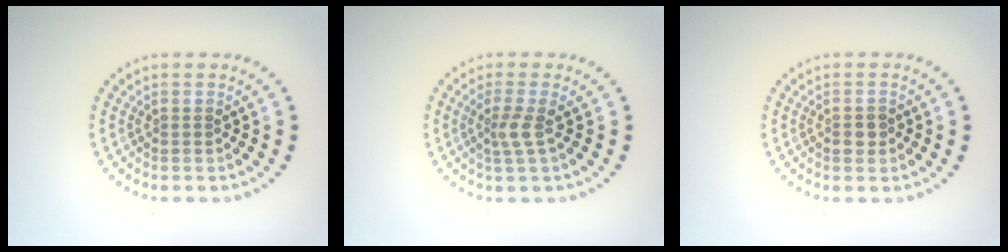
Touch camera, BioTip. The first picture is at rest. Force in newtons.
{"total": 1.9, "press": 1.4, "slide": 1.3}
{"total": 1.4, "press": 1.3, "slide": 0.3}